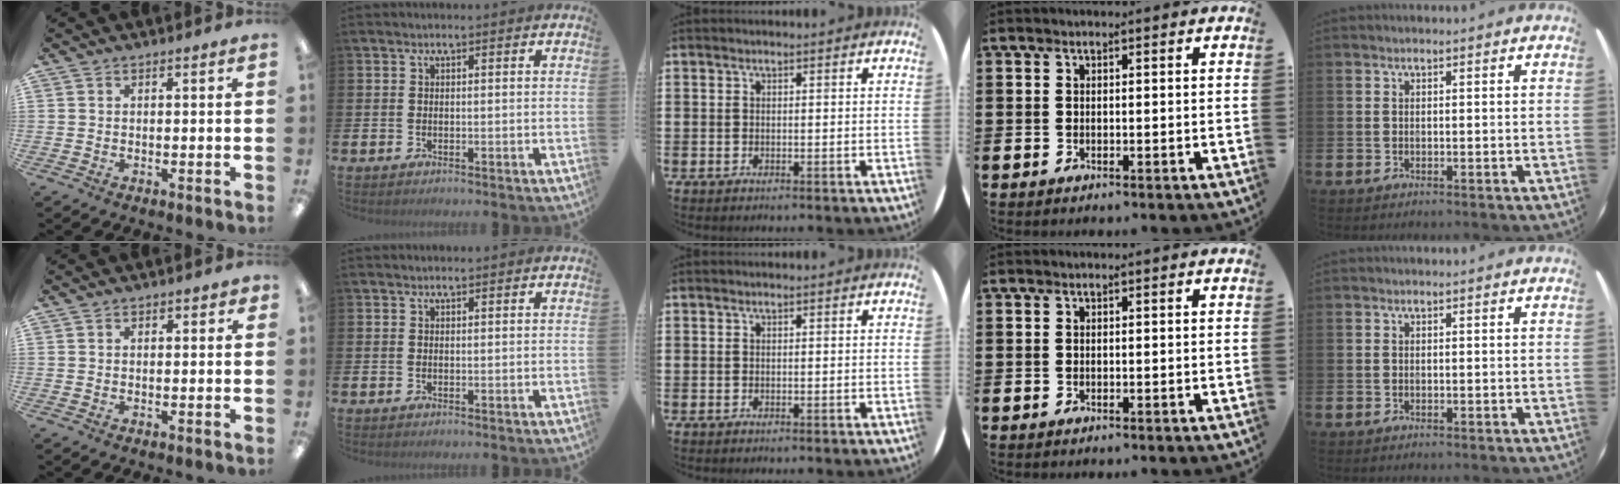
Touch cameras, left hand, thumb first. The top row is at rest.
{"thumb": {"total": 1.1, "force": [0.3, 0.7, 0.8], "torque": [-0.008, 0.001, 0.003]}, "index": {"total": 0.6, "force": [0.5, 0.1, 0.0], "torque": [0.014, -0.005, 0.007]}}